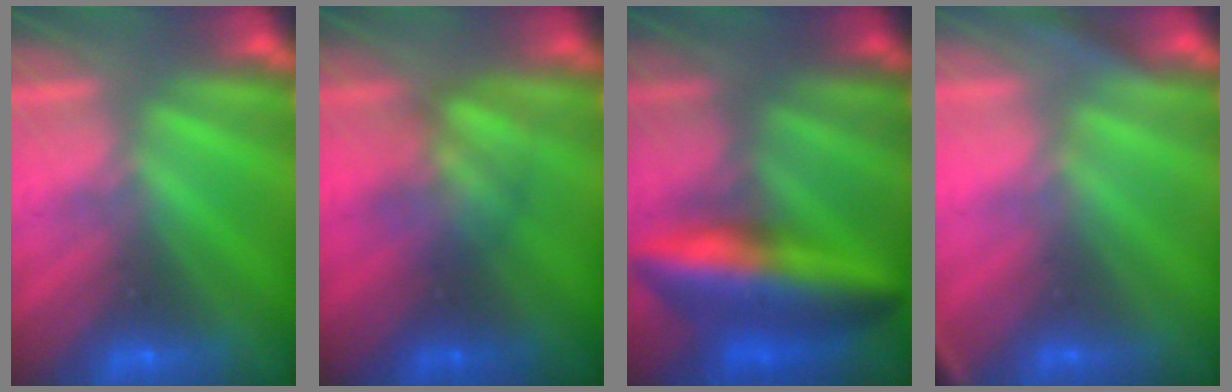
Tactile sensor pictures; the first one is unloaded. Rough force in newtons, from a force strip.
{"total": 3.0}
{"total": 7.4}
{"total": 2.8}